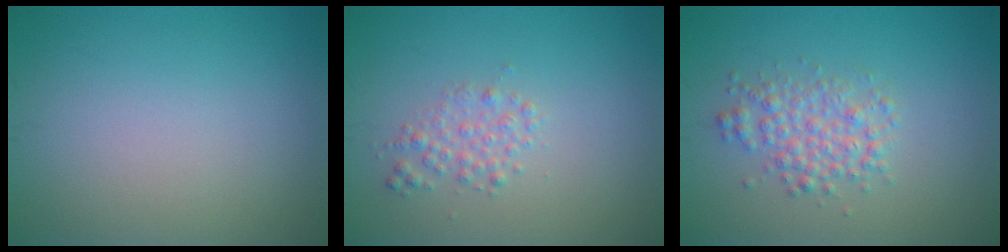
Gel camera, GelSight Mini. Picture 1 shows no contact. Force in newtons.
{"total": 1.7, "press": 1.7, "slide": 0.0}
{"total": 3.0, "press": 3.0, "slide": 0.1}